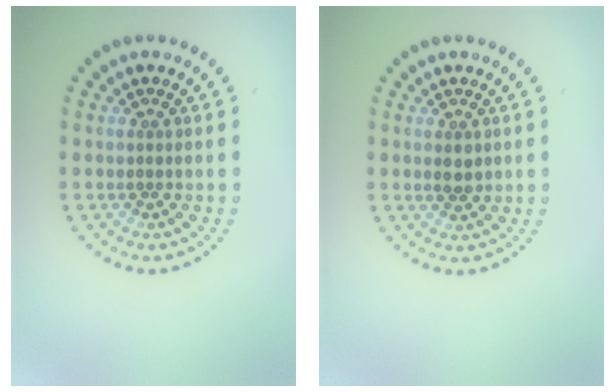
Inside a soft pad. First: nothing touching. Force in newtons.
{"total": 1.4, "press": 1.4, "slide": 0.2}